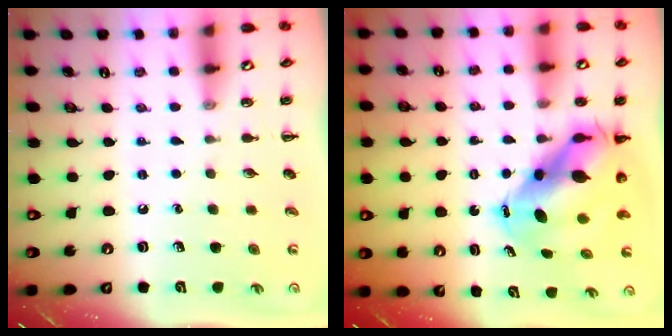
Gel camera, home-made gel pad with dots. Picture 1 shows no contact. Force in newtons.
{"total": 9.6, "press": 9.3, "slide": 2.4}